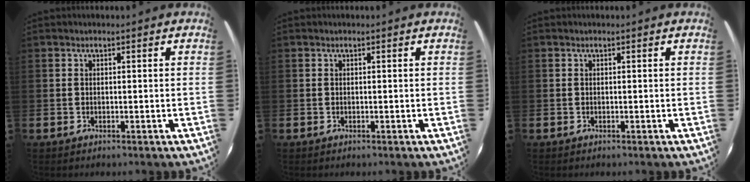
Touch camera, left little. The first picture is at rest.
{"total": 0.0}
{"total": 0.0}